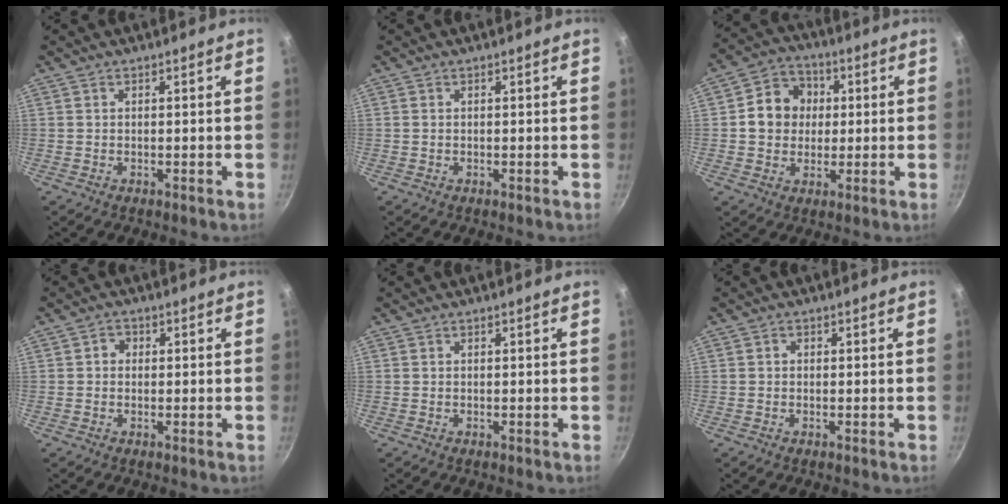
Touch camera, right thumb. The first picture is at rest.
{"total": 0.0}
{"total": 10.0, "force": [1.2, 8.8, 4.5], "torque": [-0.039, 0.014, 0.007]}
{"total": 2.0, "force": [0.1, 1.8, 0.9], "torque": [-0.006, 0.005, -0.003]}
{"total": 0.0}
{"total": 0.7, "force": [0.0, 0.7, 0.3], "torque": [-0.003, 0.004, 0.000]}